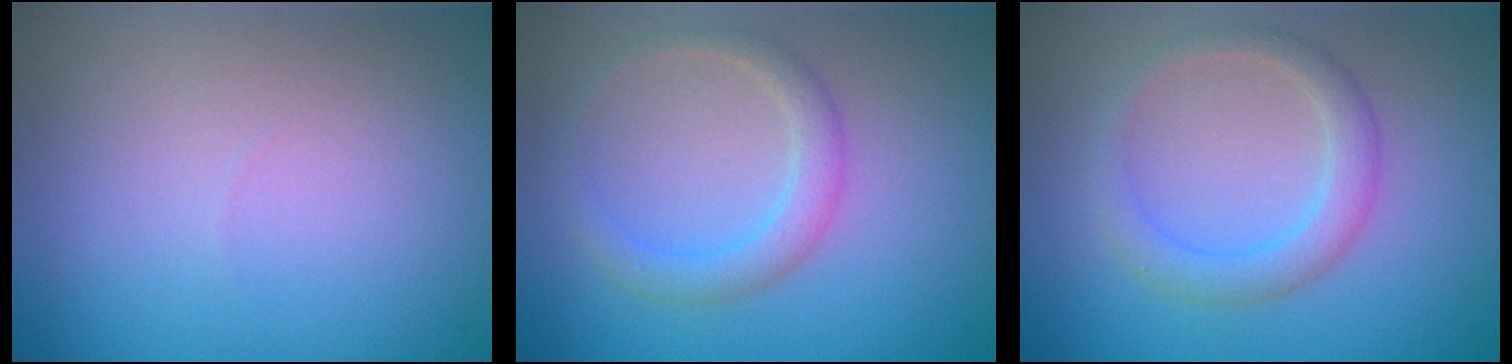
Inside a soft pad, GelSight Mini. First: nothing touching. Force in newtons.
{"total": 2.5, "press": 2.5, "slide": 0.0}
{"total": 2.7, "press": 2.7, "slide": 0.1}